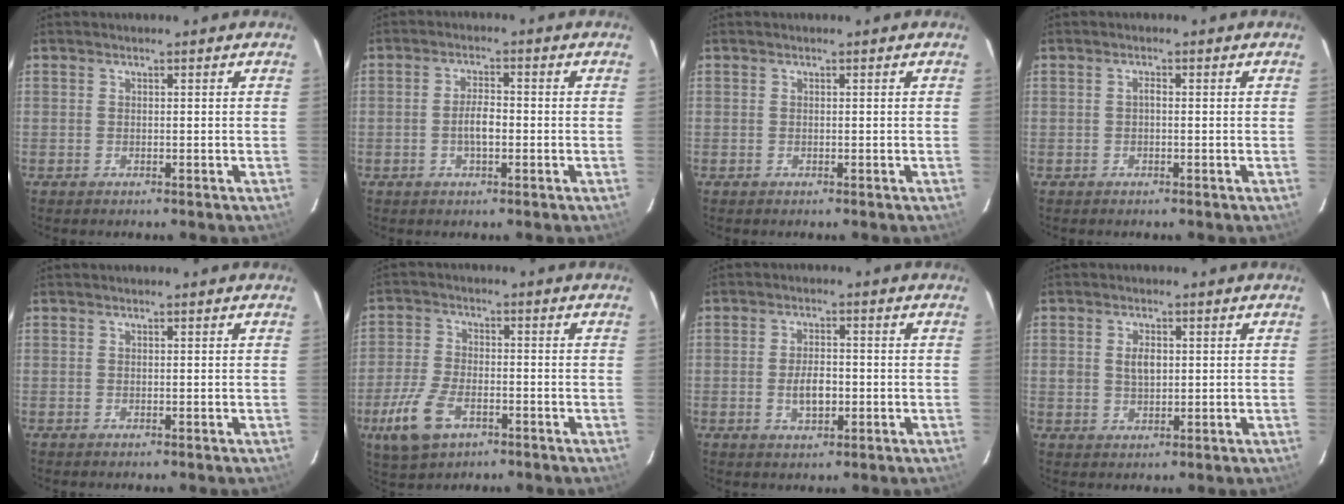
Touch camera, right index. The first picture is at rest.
{"total": 3.8, "force": [-1.0, 1.5, 3.3], "torque": [-0.063, 0.002, -0.014]}
{"total": 0.0}
{"total": 0.7, "force": [-0.1, 0.3, 0.6], "torque": [-0.012, 0.005, -0.004]}
{"total": 0.0}
{"total": 10.0, "force": [-4.9, 5.4, 6.9], "torque": [-0.165, -0.009, -0.089]}
{"total": 4.8, "force": [-1.1, 2.5, 4.0], "torque": [-0.077, -0.002, -0.013]}
{"total": 3.5, "force": [0.6, 2.3, 2.6], "torque": [-0.045, 0.005, 0.015]}